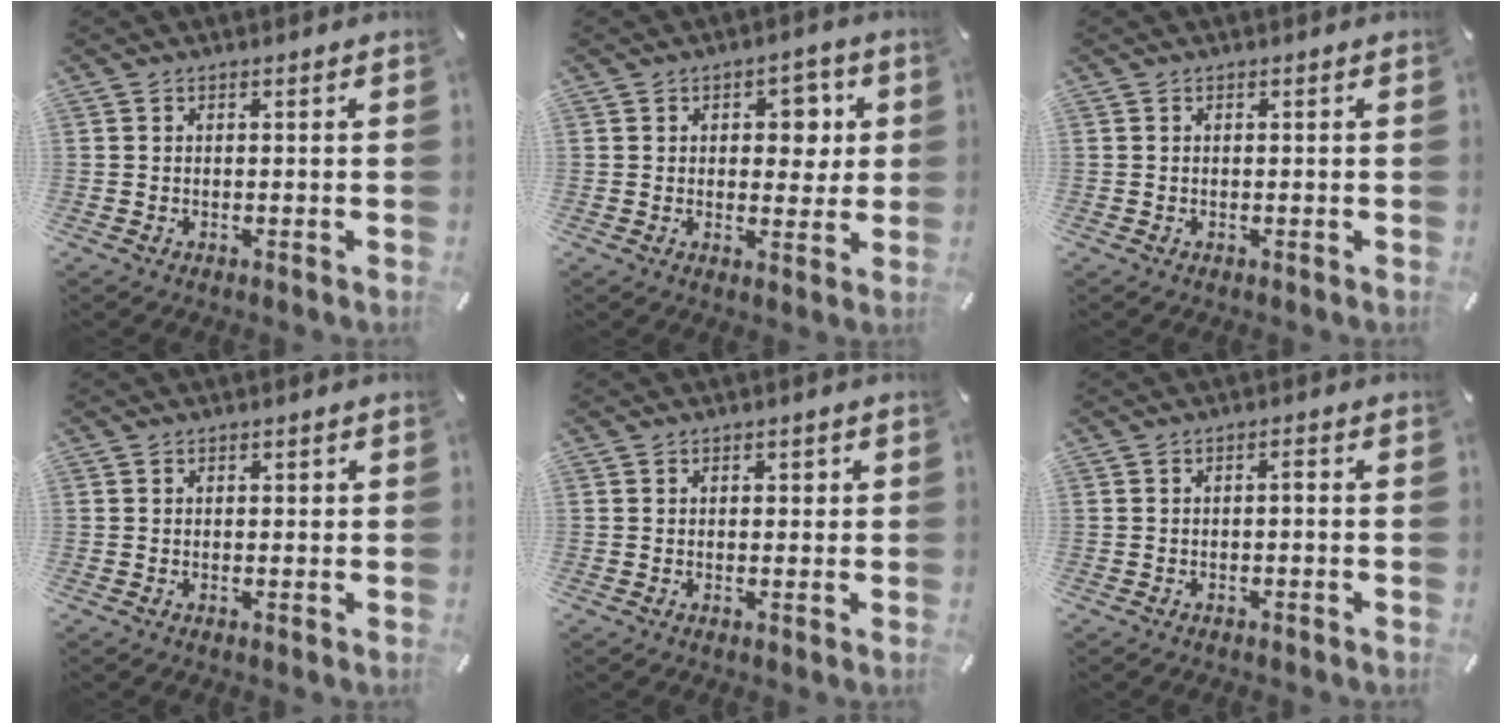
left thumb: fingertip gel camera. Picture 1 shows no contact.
{"total": 7.0, "force": [1.9, 4.8, 4.7], "torque": [-0.047, -0.006, 0.021]}
{"total": 0.0}
{"total": 0.6, "force": [0.2, 0.5, 0.3], "torque": [-0.006, 0.002, 0.003]}
{"total": 1.1, "force": [0.2, 0.9, 0.6], "torque": [-0.003, 0.002, 0.001]}
{"total": 1.4, "force": [-0.3, 0.5, 1.3], "torque": [-0.027, 0.006, -0.009]}